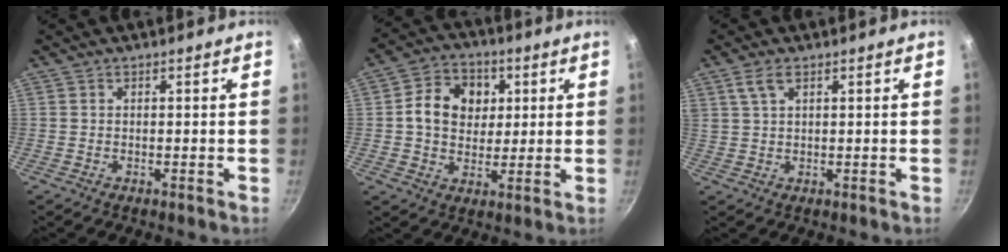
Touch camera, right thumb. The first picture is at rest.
{"total": 10.7, "force": [2.2, 8.7, 5.8], "torque": [-0.069, 0.005, 0.026]}
{"total": 3.5, "force": [1.8, 1.7, 2.4], "torque": [-0.043, -0.001, 0.039]}